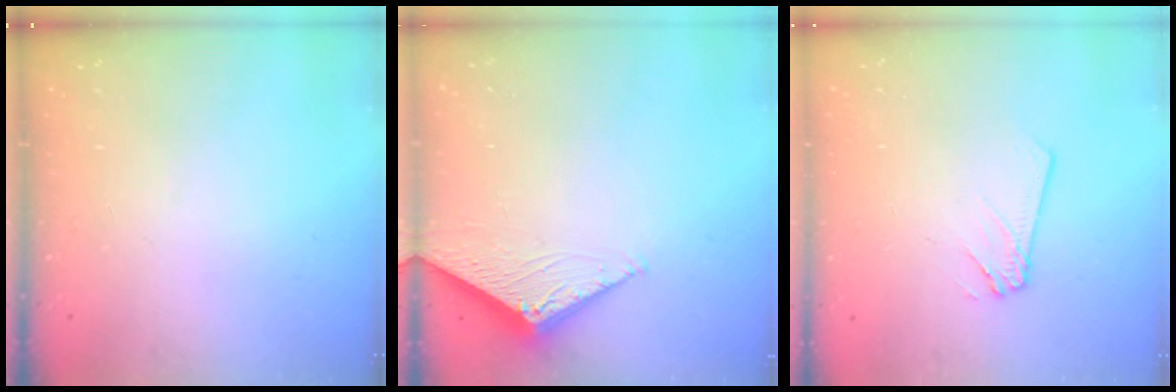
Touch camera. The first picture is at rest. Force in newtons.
{"total": 4.0, "press": 4.0, "slide": 0.5}
{"total": 2.4, "press": 2.4, "slide": 0.2}